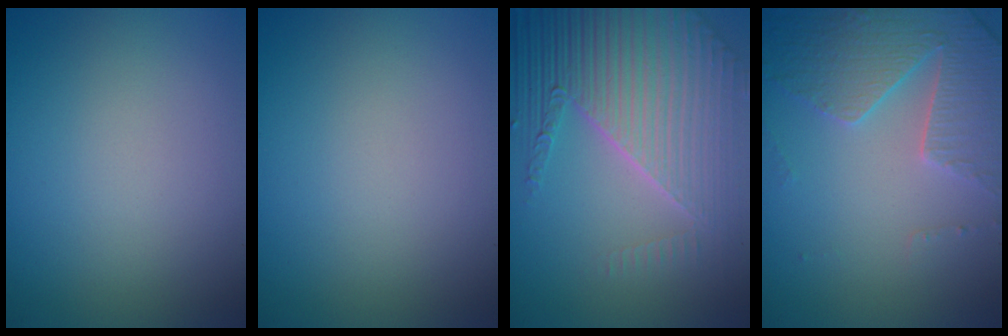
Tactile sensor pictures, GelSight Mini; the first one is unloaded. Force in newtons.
{"total": 0.0}
{"total": 8.6, "press": 5.7, "slide": 6.5}
{"total": 4.5, "press": 3.8, "slide": 2.4}